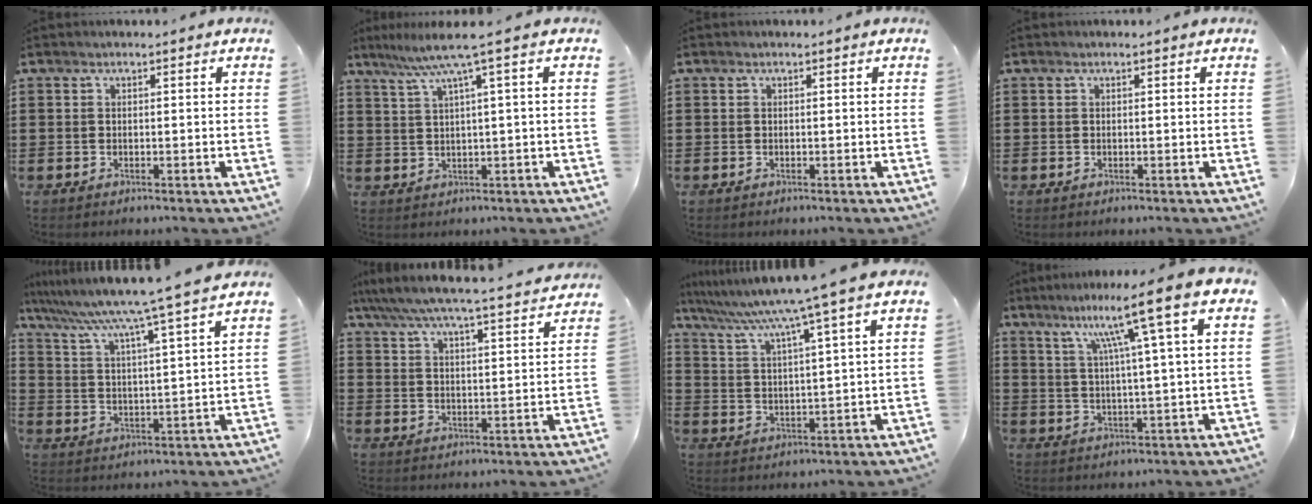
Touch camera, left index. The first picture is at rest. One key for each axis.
{"total": 5.5, "fx": 2.1, "fy": -0.5, "fz": 5.1, "tx": -0.105, "ty": -0.010, "tz": 0.031}
{"total": 0.0}
{"total": 0.0}
{"total": 7.1, "fx": 6.0, "fy": -1.9, "fz": 3.3, "tx": -0.089, "ty": -0.052, "tz": 0.091}
{"total": 5.5, "fx": 5.1, "fy": -0.2, "fz": 2.1, "tx": -0.063, "ty": -0.039, "tz": 0.083}
{"total": 7.2, "fx": 5.5, "fy": -1.6, "fz": 4.4, "tx": -0.107, "ty": -0.041, "tz": 0.084}
{"total": 10.7, "fx": 5.8, "fy": -1.0, "fz": 8.9, "tx": -0.172, "ty": -0.020, "tz": 0.081}